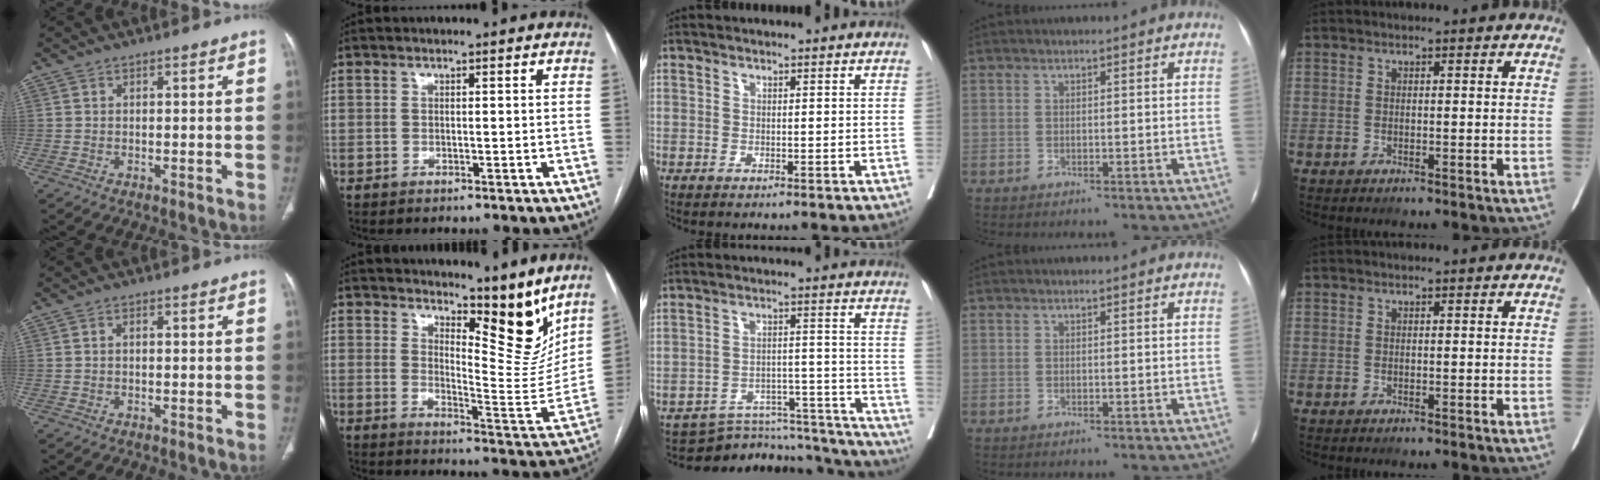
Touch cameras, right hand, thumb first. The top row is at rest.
{"thumb": {"total": 0.8, "force": [0.0, 0.5, 0.6], "torque": [-0.012, 0.002, -0.001]}, "index": {"total": 11.0, "force": [9.0, 2.4, 5.9], "torque": [-0.076, -0.043, 0.132]}, "middle": {"total": 18.0, "force": [-17.6, 3.1, 2.3], "torque": [-0.019, 0.040, -0.233]}}